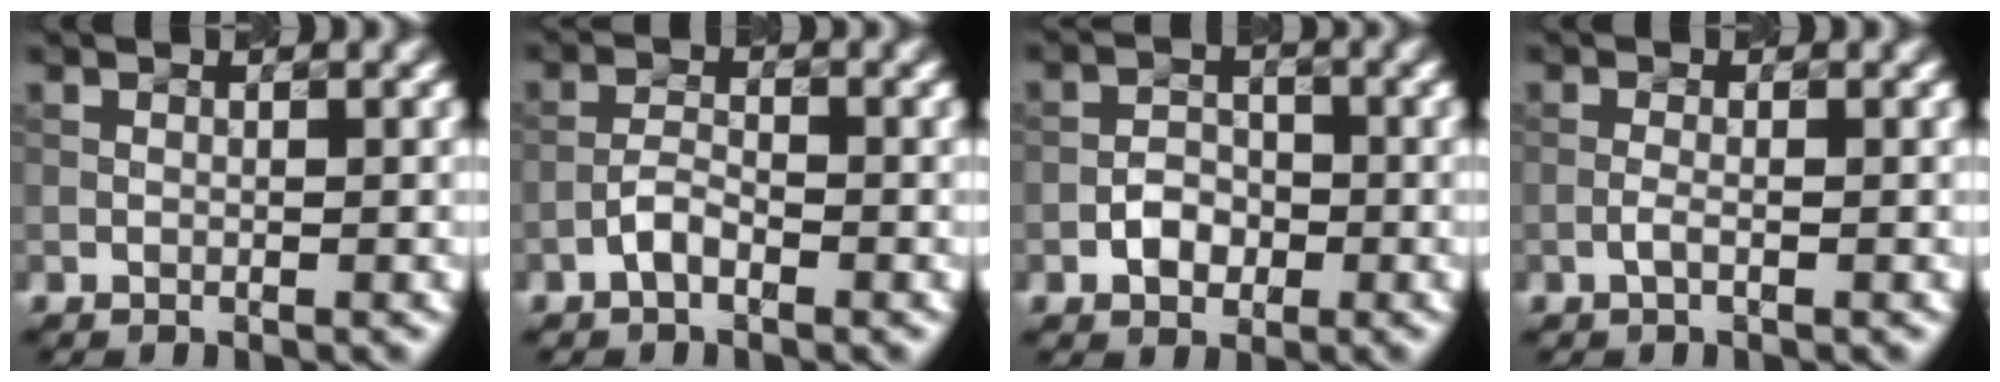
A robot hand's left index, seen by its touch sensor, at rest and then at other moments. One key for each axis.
{"total": 1.8, "fx": -1.1, "fy": 0.7, "fz": 1.2, "tx": -0.025, "ty": 0.007, "tz": -0.026}
{"total": 2.4, "fx": -1.0, "fy": 1.8, "fz": 1.3, "tx": -0.020, "ty": 0.006, "tz": -0.019}
{"total": 1.0, "fx": -0.4, "fy": 0.3, "fz": 0.9, "tx": -0.017, "ty": 0.003, "tz": -0.011}